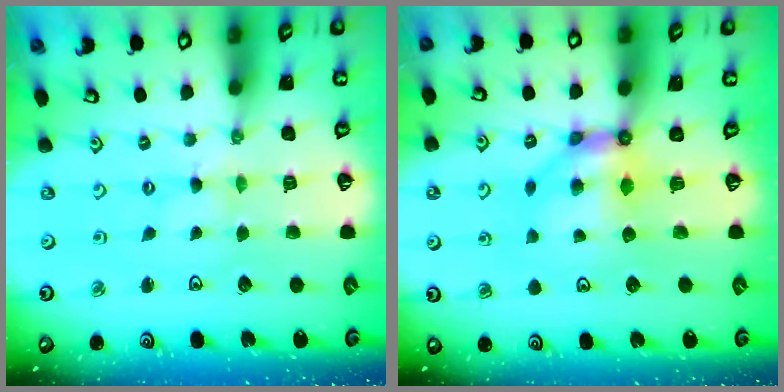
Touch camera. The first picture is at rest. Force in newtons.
{"total": 7.3, "press": 7.3, "slide": 0.5}